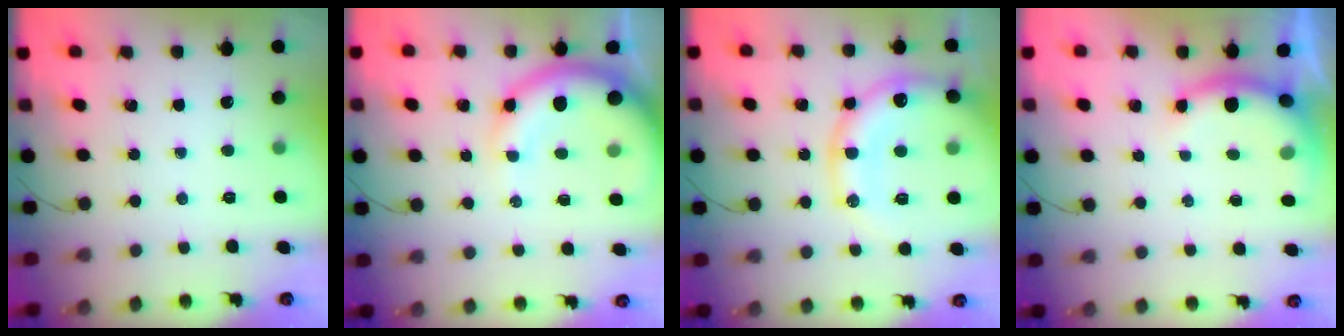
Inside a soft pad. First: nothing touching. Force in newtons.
{"total": 11.4, "press": 11.2, "slide": 2.4}
{"total": 20.2, "press": 19.9, "slide": 3.5}
{"total": 6.4, "press": 6.4, "slide": 0.5}